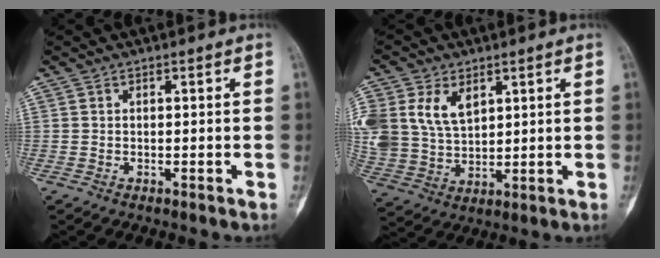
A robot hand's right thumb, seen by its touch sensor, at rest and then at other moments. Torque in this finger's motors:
{"motor_torque": [-0.24, 2.24, 0.62, -0.37, 0.11]}